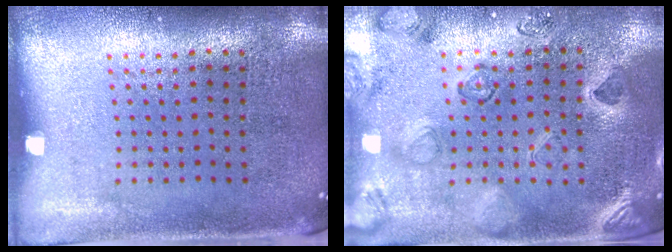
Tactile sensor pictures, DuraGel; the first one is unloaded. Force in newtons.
{"total": 2.4, "press": 2.3, "slide": 0.7}